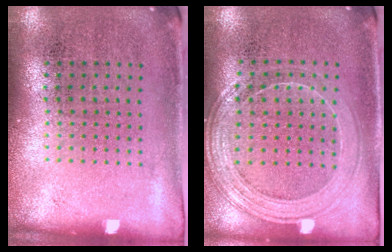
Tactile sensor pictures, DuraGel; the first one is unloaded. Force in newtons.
{"total": 1.5, "press": 1.5, "slide": 0.4}